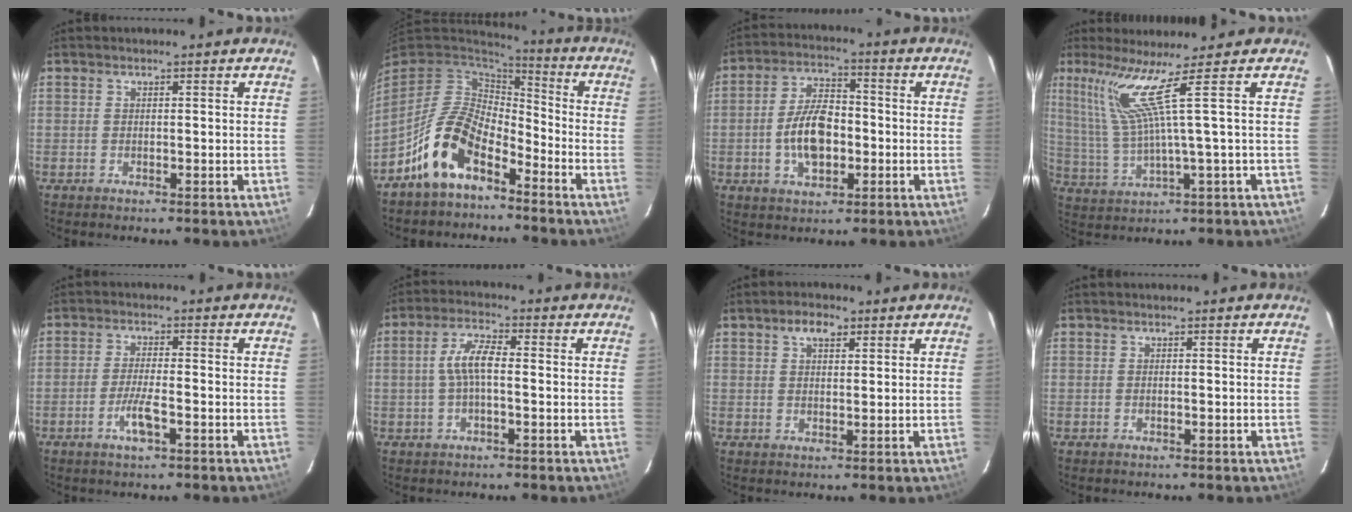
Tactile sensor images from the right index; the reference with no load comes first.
{"total": 12.8, "force": [-7.5, 6.7, 8.0], "torque": [-0.166, 0.010, -0.141]}
{"total": 10.2, "force": [-2.0, 5.8, 8.1], "torque": [-0.156, 0.014, -0.029]}
{"total": 7.0, "force": [3.9, -2.5, 5.2], "torque": [-0.105, -0.003, 0.101]}
{"total": 4.3, "force": [-2.4, 1.5, 3.2], "torque": [-0.068, 0.000, -0.042]}
{"total": 5.5, "force": [-0.3, 1.8, 5.2], "torque": [-0.108, 0.013, -0.007]}
{"total": 3.8, "force": [2.1, 2.1, 2.4], "torque": [-0.040, 0.012, 0.036]}
{"total": 0.0}